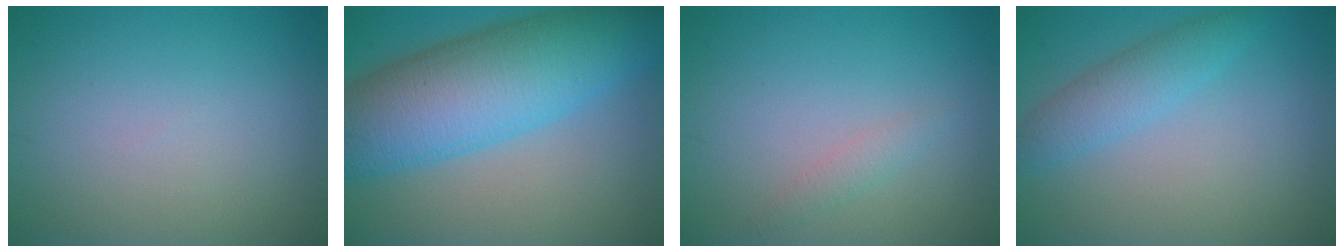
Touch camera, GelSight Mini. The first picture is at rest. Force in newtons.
{"total": 12.1, "press": 12.1, "slide": 0.4}
{"total": 1.2, "press": 1.2, "slide": 0.0}
{"total": 3.0, "press": 3.0, "slide": 0.1}